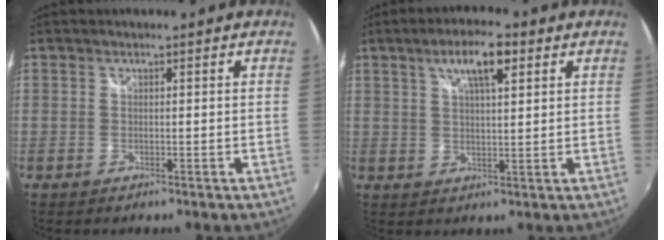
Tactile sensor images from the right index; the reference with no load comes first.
{"total": 7.3, "force": [3.6, 2.0, 6.0], "torque": [-0.102, 0.011, 0.061]}